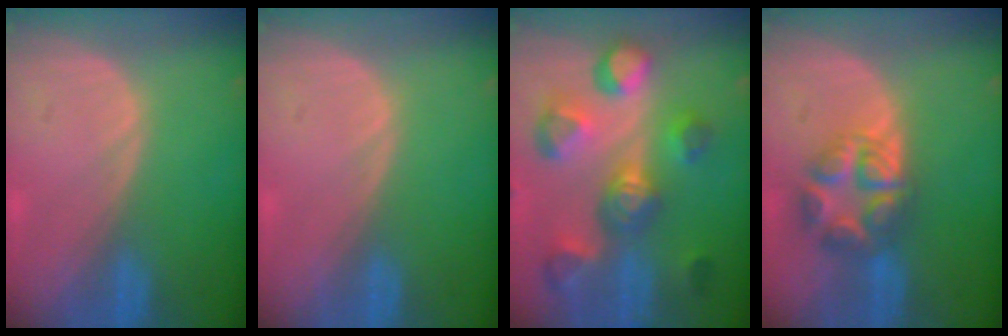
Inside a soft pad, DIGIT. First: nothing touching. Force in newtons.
{"total": 0.0}
{"total": 11.0, "press": 9.9, "slide": 4.7}
{"total": 6.7, "press": 6.7, "slide": 0.3}